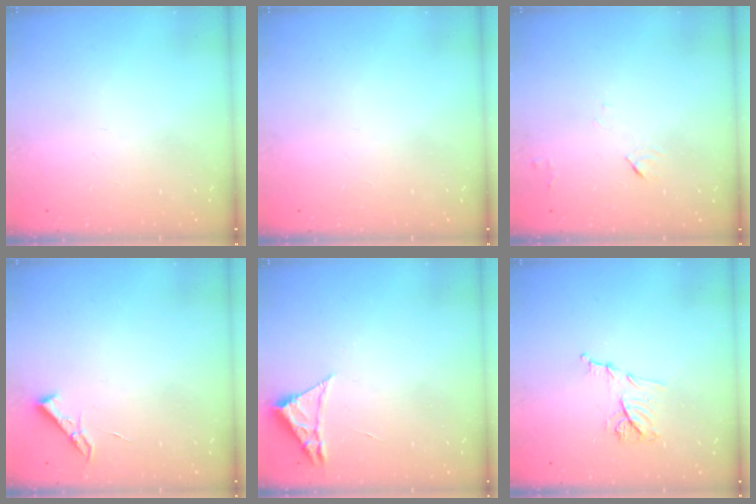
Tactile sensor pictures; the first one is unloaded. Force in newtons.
{"total": 0.0}
{"total": 3.7, "press": 3.6, "slide": 0.5}
{"total": 4.3, "press": 4.2, "slide": 0.7}
{"total": 2.3, "press": 2.3, "slide": 0.4}
{"total": 8.8, "press": 8.7, "slide": 1.0}